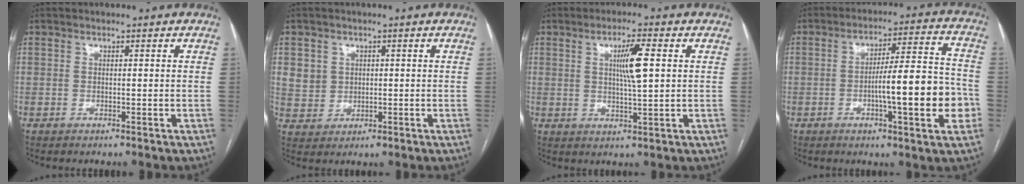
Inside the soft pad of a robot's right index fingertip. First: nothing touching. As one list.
[{"total": 4.4, "force": [1.2, 4.1, 0.9], "torque": [-0.016, 0.010, 0.032]}, {"total": 6.0, "force": [1.4, 0.3, 5.9], "torque": [-0.104, 0.000, 0.024]}, {"total": 13.8, "force": [-3.2, 1.4, 13.3], "torque": [-0.200, 0.011, -0.047]}]